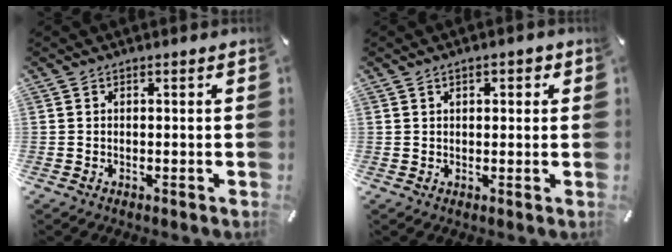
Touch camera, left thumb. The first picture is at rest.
{"total": 2.7, "force": [0.8, 1.6, 2.1], "torque": [-0.034, 0.005, 0.009]}